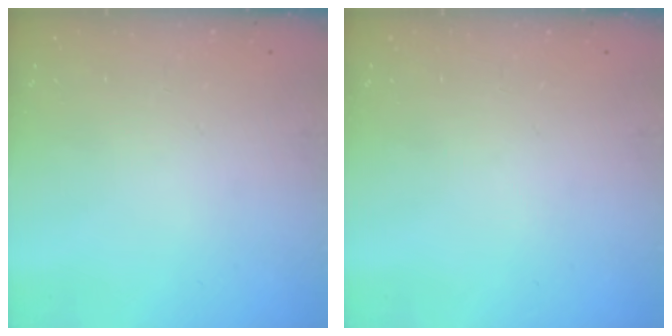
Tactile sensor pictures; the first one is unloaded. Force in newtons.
{"total": 0.0}